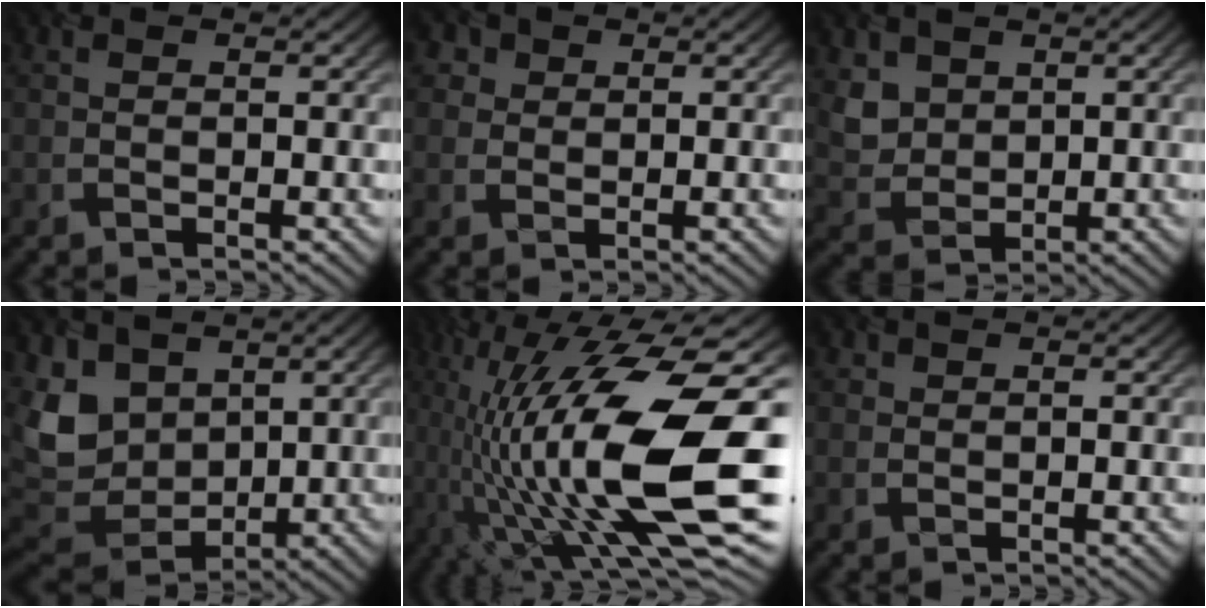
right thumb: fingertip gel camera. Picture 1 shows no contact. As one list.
[{"total": 3.9, "force": [2.1, 2.8, 1.6], "torque": [-0.051, 0.008, 0.033]}, {"total": 4.4, "force": [2.2, 3.4, 1.7], "torque": [-0.058, -0.019, 0.051]}, {"total": 11.2, "force": [3.2, 8.5, 6.6], "torque": [-0.194, -0.009, 0.071]}, {"total": 20.6, "force": [-4.6, 6.7, 18.9], "torque": [-0.359, 0.007, -0.078]}, {"total": 0.7, "force": [0.2, 0.5, 0.4], "torque": [-0.005, -0.001, 0.003]}]